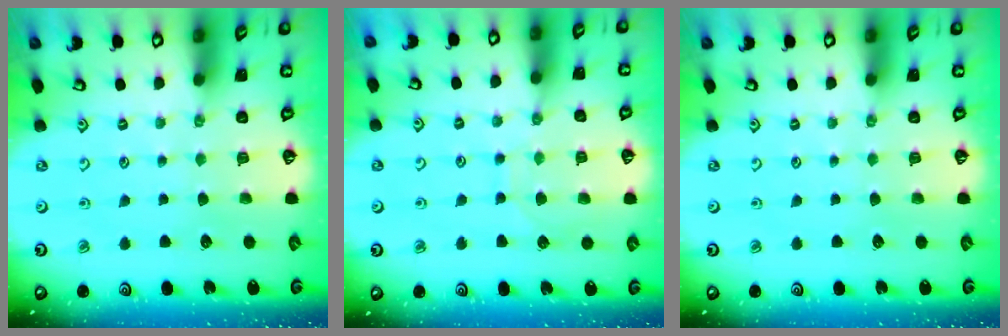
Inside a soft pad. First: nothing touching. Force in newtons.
{"total": 7.9, "press": 7.9, "slide": 0.6}
{"total": 0.0}